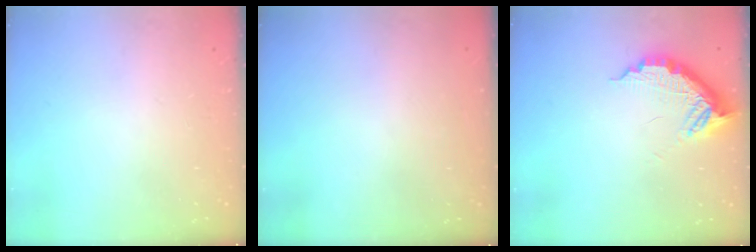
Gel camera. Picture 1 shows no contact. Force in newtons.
{"total": 3.0, "press": 3.0, "slide": 0.1}
{"total": 11.4, "press": 11.4, "slide": 0.6}